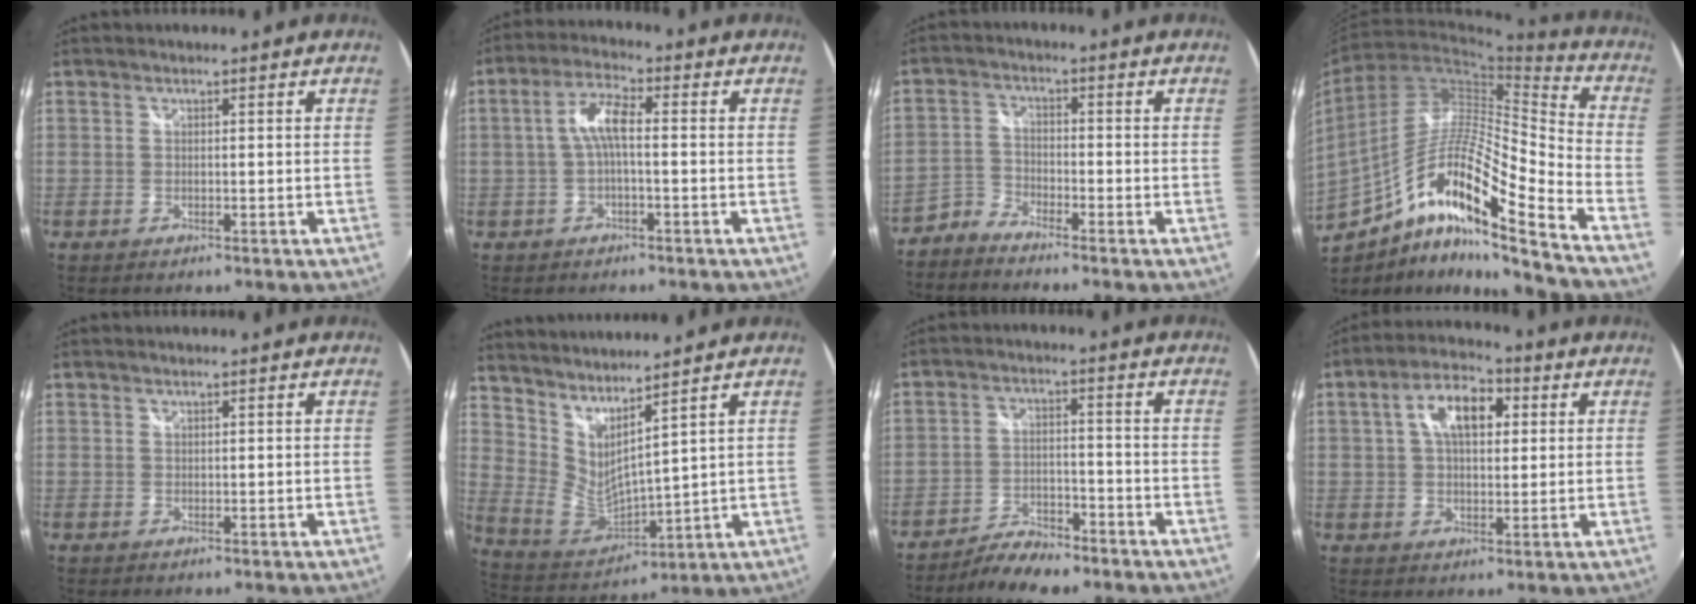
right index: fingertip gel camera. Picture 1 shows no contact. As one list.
[{"total": 5.3, "force": [-0.5, 1.2, 5.1], "torque": [-0.107, 0.014, -0.011]}, {"total": 3.4, "force": [-3.2, 0.9, 0.2], "torque": [-0.003, 0.002, -0.072]}, {"total": 19.3, "force": [-10.2, 2.3, 16.3], "torque": [-0.280, -0.007, -0.194]}, {"total": 0.5, "force": [0.5, 0.0, -0.1], "torque": [0.004, 0.004, 0.009]}, {"total": 1.1, "force": [1.0, 0.0, 0.4], "torque": [-0.006, 0.000, 0.019]}, {"total": 7.2, "force": [-6.3, 2.2, 2.9], "torque": [-0.072, 0.000, -0.107]}, {"total": 9.5, "force": [2.6, 5.1, 7.5], "torque": [-0.133, 0.026, 0.041]}]